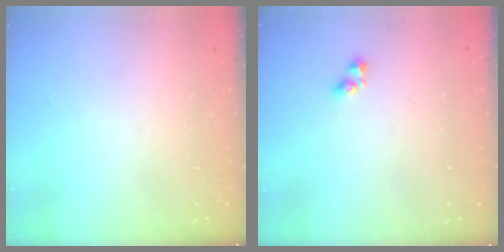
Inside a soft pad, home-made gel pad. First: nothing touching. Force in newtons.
{"total": 3.6, "press": 3.6, "slide": 0.1}